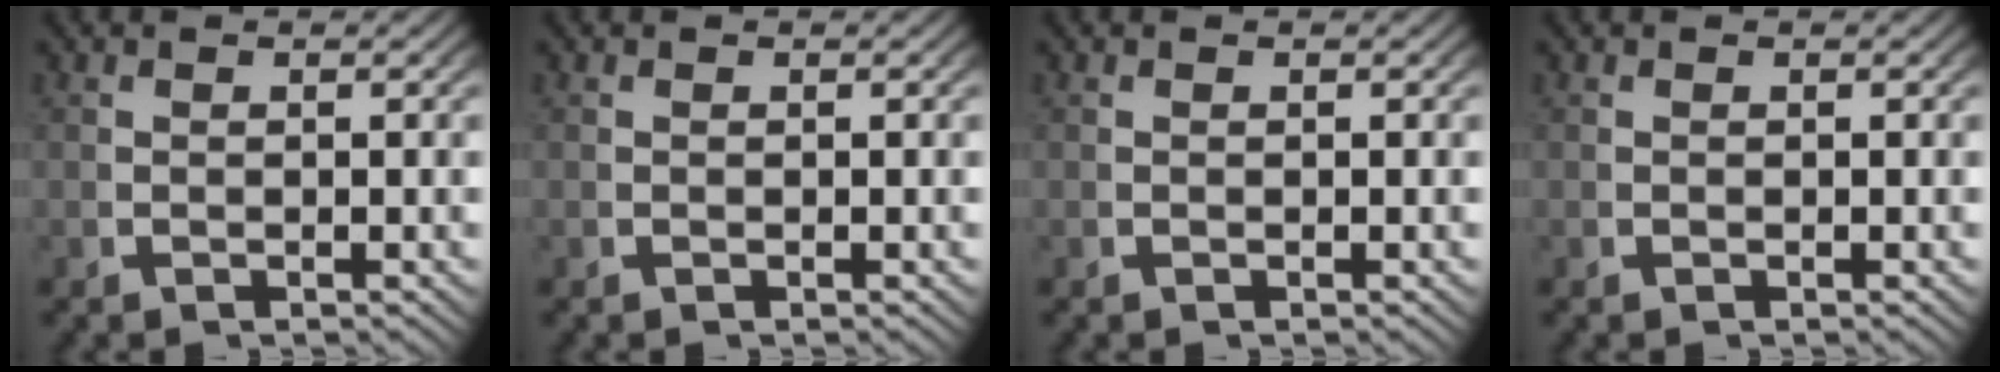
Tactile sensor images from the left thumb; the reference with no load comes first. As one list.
[{"total": 0.0}, {"total": 0.0}, {"total": 0.0}]